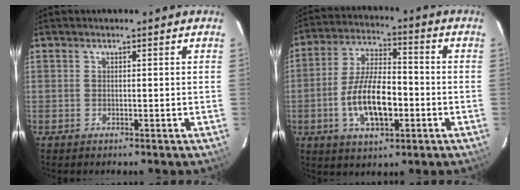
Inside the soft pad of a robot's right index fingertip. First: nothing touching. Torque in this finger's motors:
{"motor_torque": [0.85, -0.15, 0.56, 0.20]}